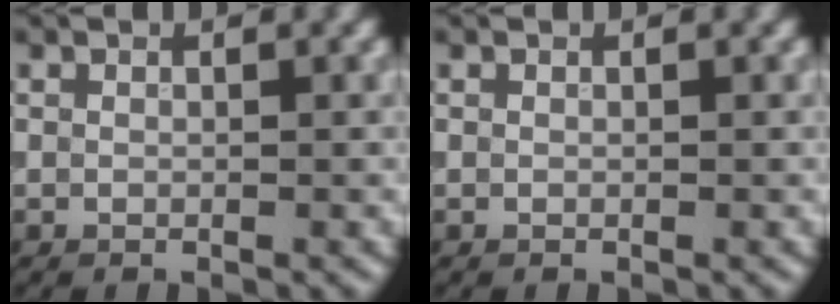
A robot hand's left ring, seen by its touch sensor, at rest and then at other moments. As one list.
[{"total": 0.0}]